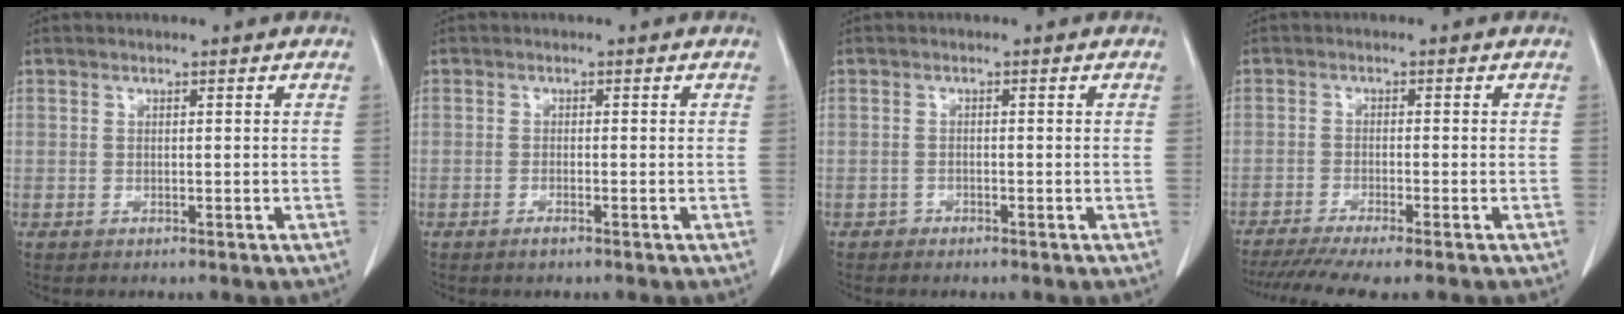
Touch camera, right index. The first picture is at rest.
{"total": 1.0, "force": [-0.7, 0.1, 0.6], "torque": [-0.015, 0.000, -0.011]}
{"total": 0.6, "force": [-0.5, 0.3, 0.0], "torque": [0.000, 0.002, -0.012]}
{"total": 9.6, "force": [-8.0, -0.1, 5.3], "torque": [-0.068, -0.017, -0.124]}